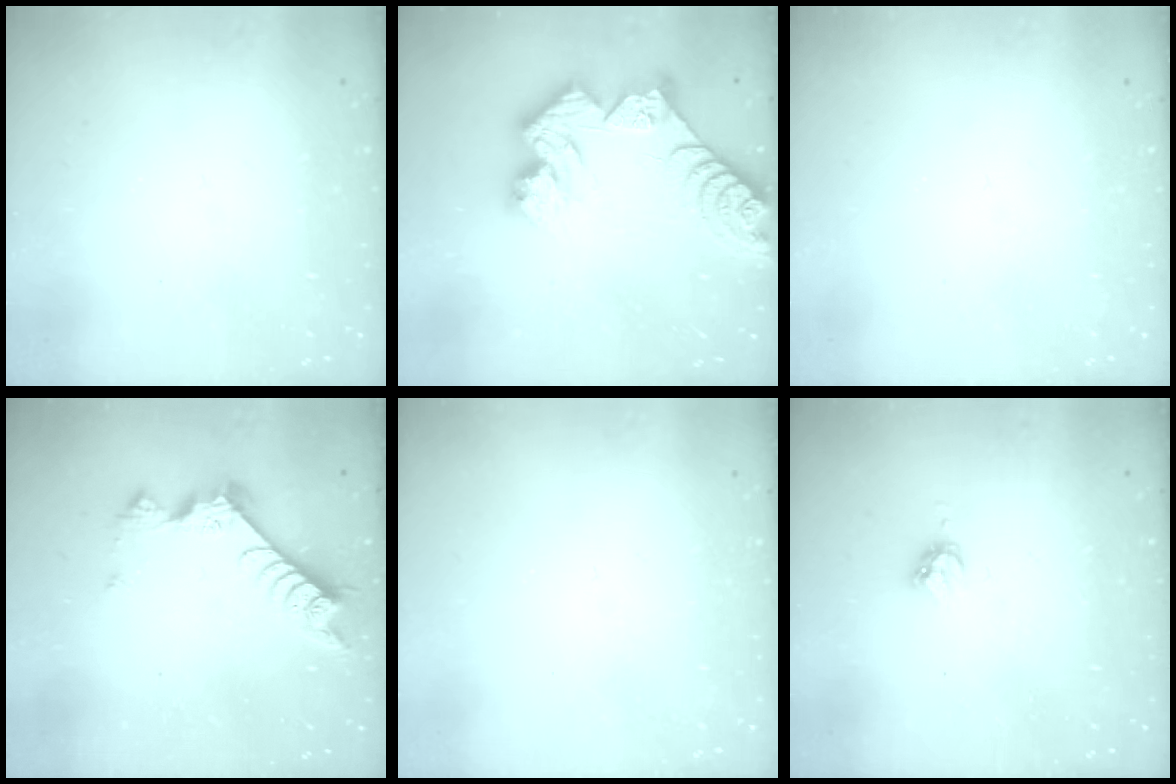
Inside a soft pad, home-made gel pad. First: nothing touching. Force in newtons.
{"total": 15.1, "press": 15.0, "slide": 1.4}
{"total": 0.0}
{"total": 9.0, "press": 9.0, "slide": 1.0}
{"total": 0.0}
{"total": 4.3, "press": 4.3, "slide": 0.3}